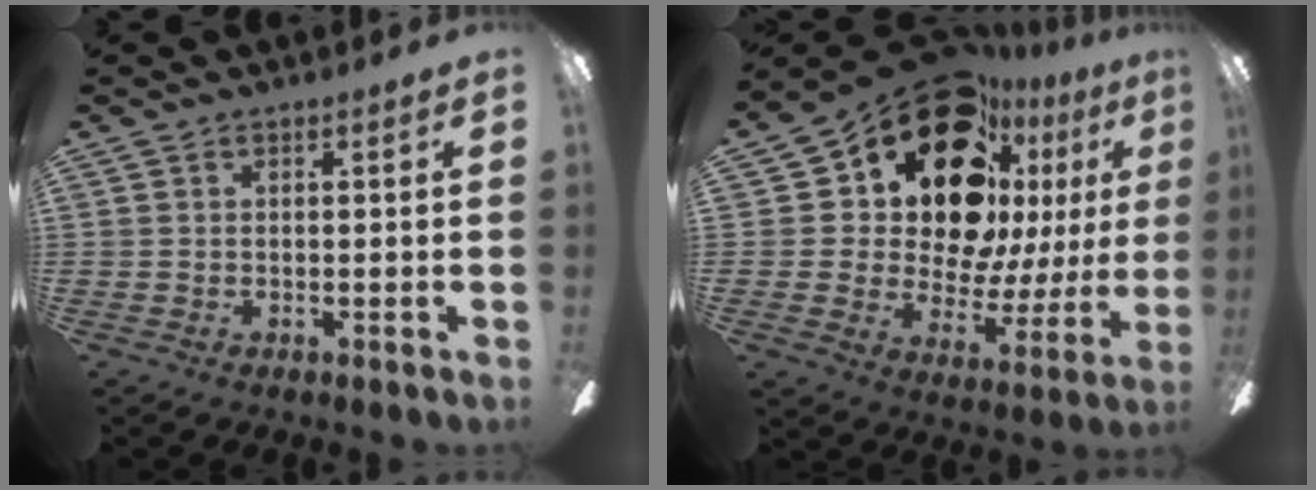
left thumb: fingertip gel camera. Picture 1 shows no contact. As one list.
[{"total": 24.0, "force": [13.5, 13.8, 14.3], "torque": [-0.249, -0.100, 0.248]}]